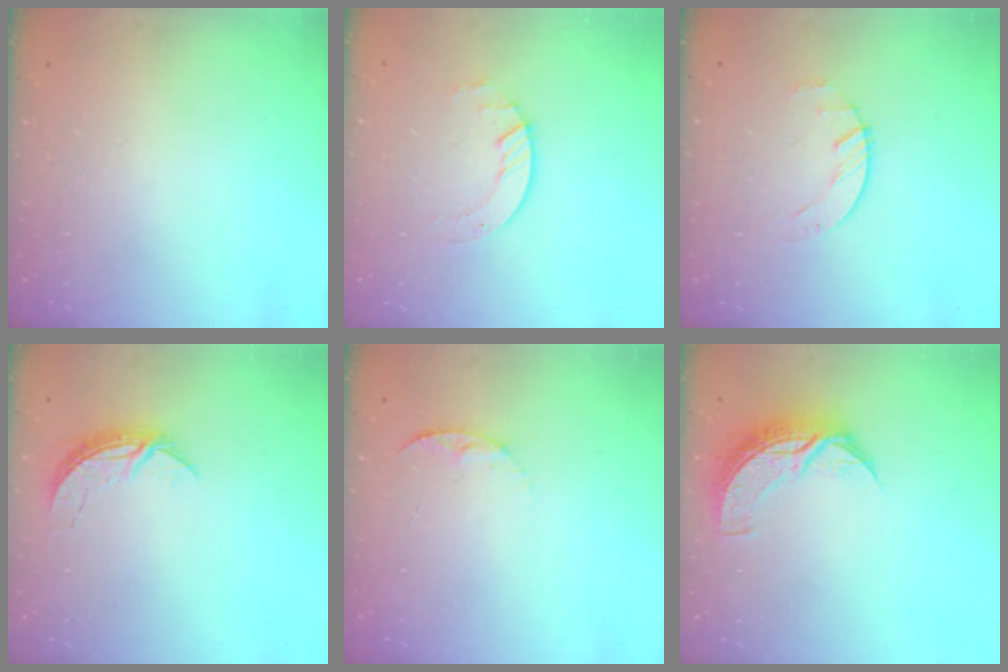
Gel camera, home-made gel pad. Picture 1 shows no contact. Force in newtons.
{"total": 3.6, "press": 3.6, "slide": 0.4}
{"total": 1.6, "press": 1.6, "slide": 0.3}
{"total": 5.5, "press": 5.5, "slide": 0.3}
{"total": 5.2, "press": 5.2, "slide": 0.6}
{"total": 9.0, "press": 9.0, "slide": 0.6}